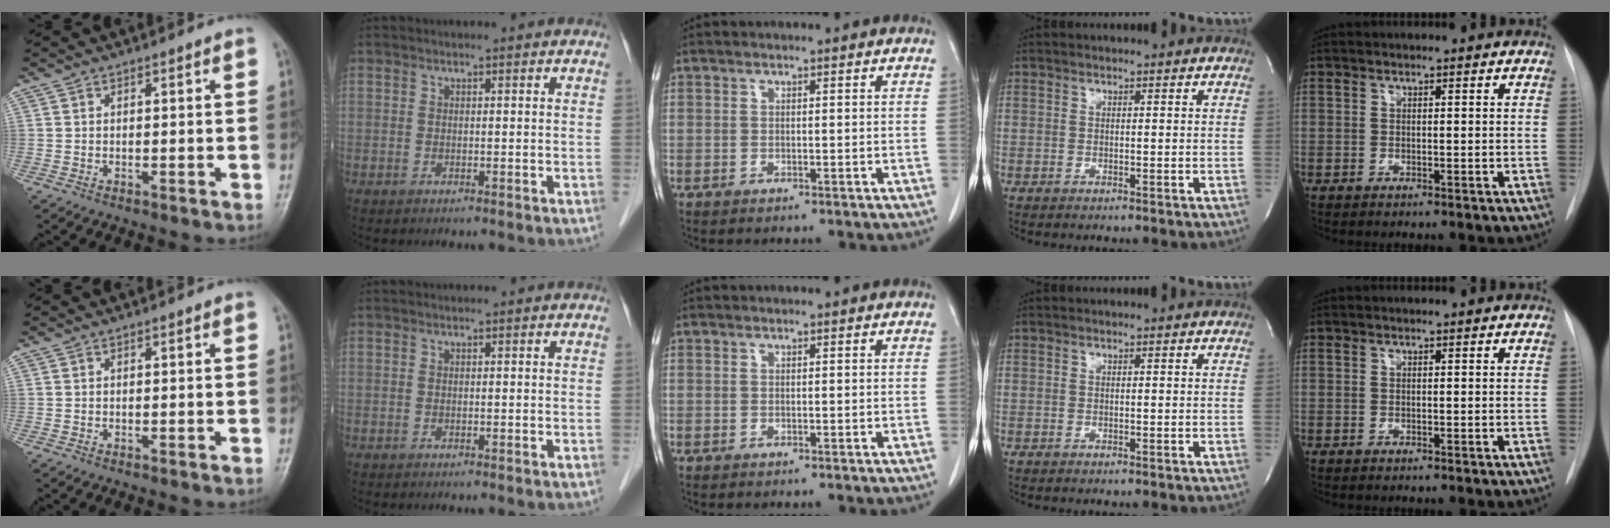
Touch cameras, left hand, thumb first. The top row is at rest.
{}